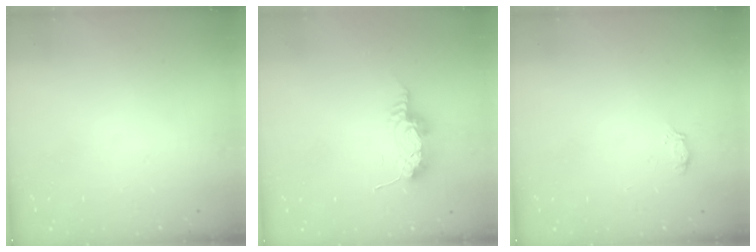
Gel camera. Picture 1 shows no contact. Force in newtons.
{"total": 15.7, "press": 10.9, "slide": 11.3}
{"total": 3.0, "press": 2.9, "slide": 0.4}